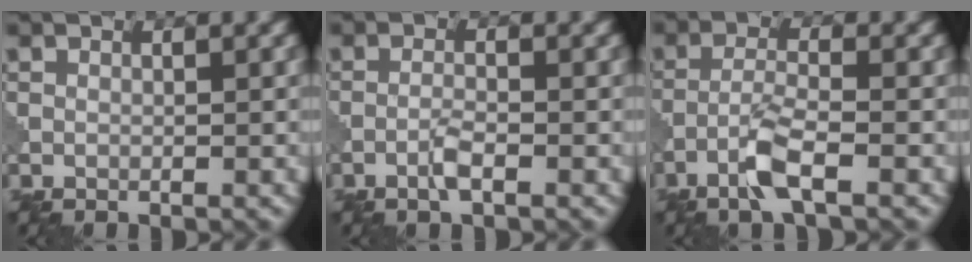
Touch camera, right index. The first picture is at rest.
{"total": 1.7, "force": [-0.9, 0.3, 1.4], "torque": [-0.029, 0.003, -0.022]}
{"total": 3.5, "force": [-2.0, 0.4, 2.8], "torque": [-0.061, 0.006, -0.049]}